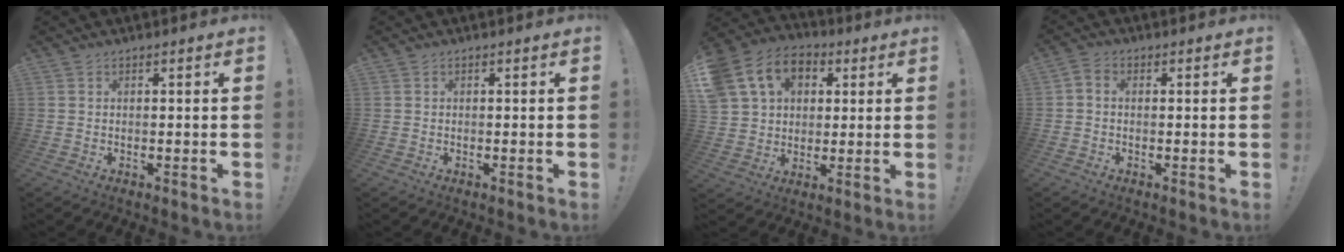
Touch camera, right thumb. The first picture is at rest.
{"total": 0.0}
{"total": 16.3, "force": [6.1, 12.9, 8.0], "torque": [-0.128, -0.013, 0.123]}
{"total": 1.7, "force": [-0.5, 0.9, 1.4], "torque": [-0.030, 0.007, -0.007]}